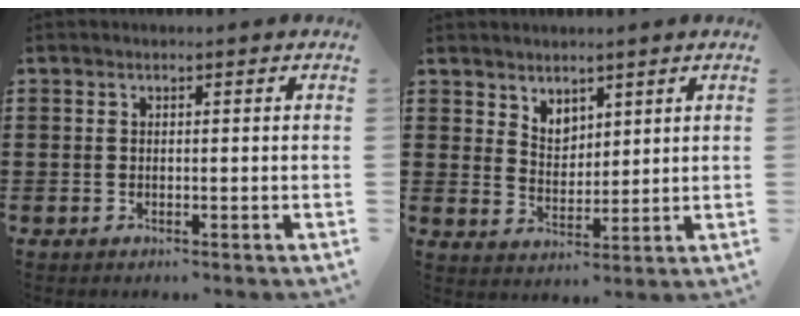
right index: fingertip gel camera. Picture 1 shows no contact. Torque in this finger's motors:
{"motor_torque": [0.07, -0.06, 0.07, 0.02]}